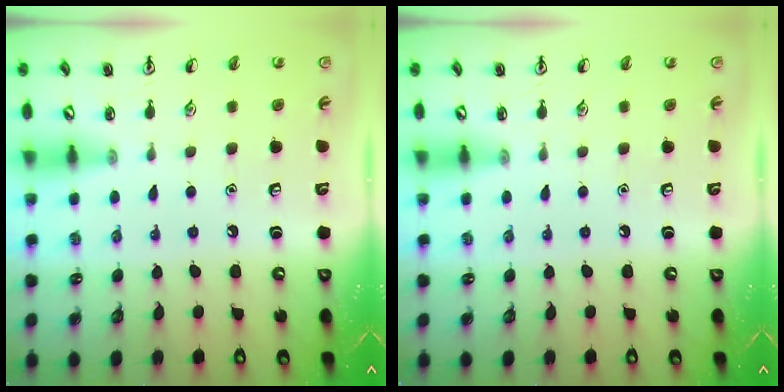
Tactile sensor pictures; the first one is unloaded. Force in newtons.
{"total": 0.0}